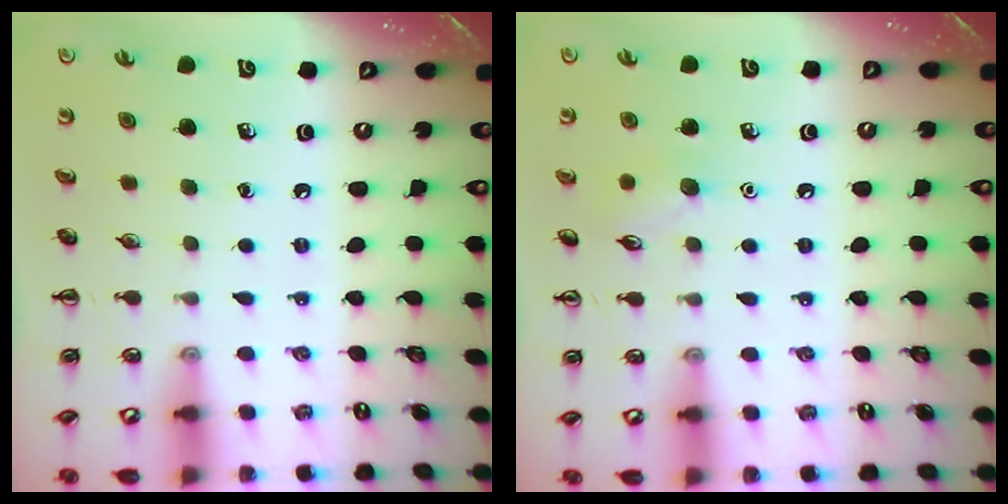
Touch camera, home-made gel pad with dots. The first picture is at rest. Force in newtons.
{"total": 7.7, "press": 7.5, "slide": 1.6}